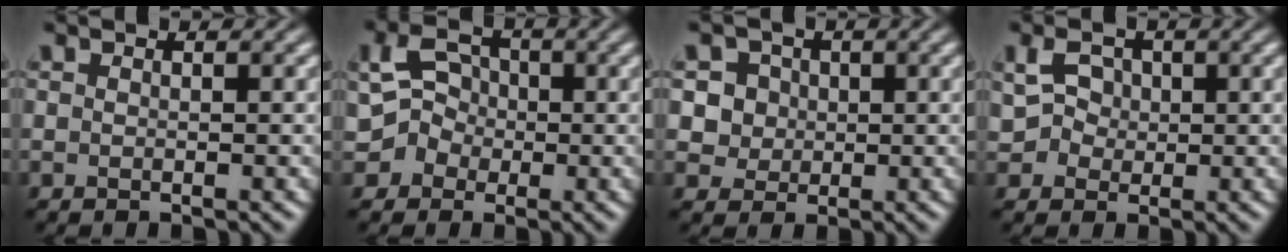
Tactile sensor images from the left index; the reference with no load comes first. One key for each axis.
{"total": 2.9, "fx": 0.0, "fy": 2.8, "fz": 1.0, "tx": 0.003, "ty": 0.012, "tz": -0.009}
{"total": 4.9, "fx": 1.3, "fy": 4.6, "fz": 1.3, "tx": -0.013, "ty": 0.037, "tz": 0.007}
{"total": 2.3, "fx": 0.5, "fy": 2.1, "fz": 0.8, "tx": -0.007, "ty": 0.008, "tz": 0.004}